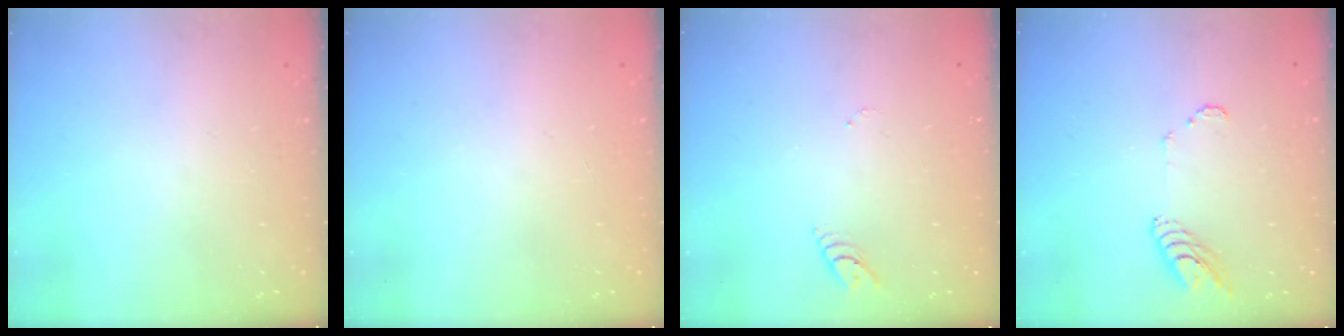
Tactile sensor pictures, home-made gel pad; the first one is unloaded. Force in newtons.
{"total": 0.0}
{"total": 2.7, "press": 2.7, "slide": 0.2}
{"total": 6.3, "press": 6.3, "slide": 0.4}